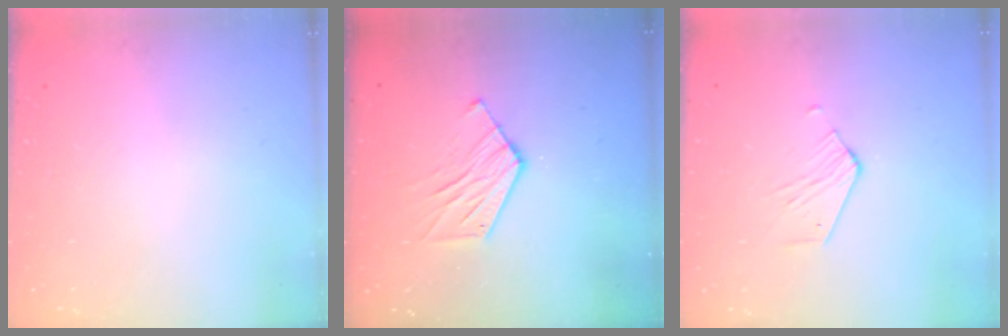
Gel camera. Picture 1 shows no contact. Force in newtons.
{"total": 7.7, "press": 7.6, "slide": 0.3}
{"total": 2.6, "press": 2.6, "slide": 0.2}